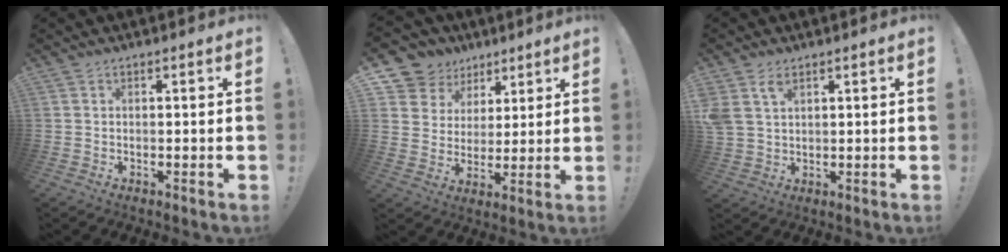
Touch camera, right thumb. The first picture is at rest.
{"total": 9.9, "force": [5.6, 8.0, 1.5], "torque": [-0.035, -0.042, 0.118]}
{"total": 4.8, "force": [2.6, 3.0, 2.6], "torque": [-0.045, -0.009, 0.051]}